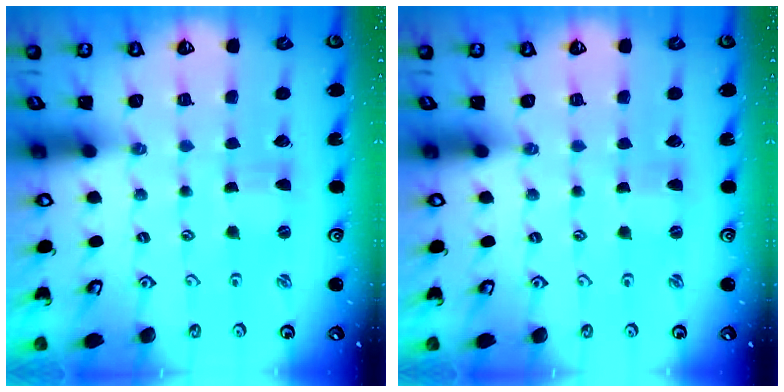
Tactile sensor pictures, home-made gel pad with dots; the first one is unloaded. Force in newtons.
{"total": 0.0}